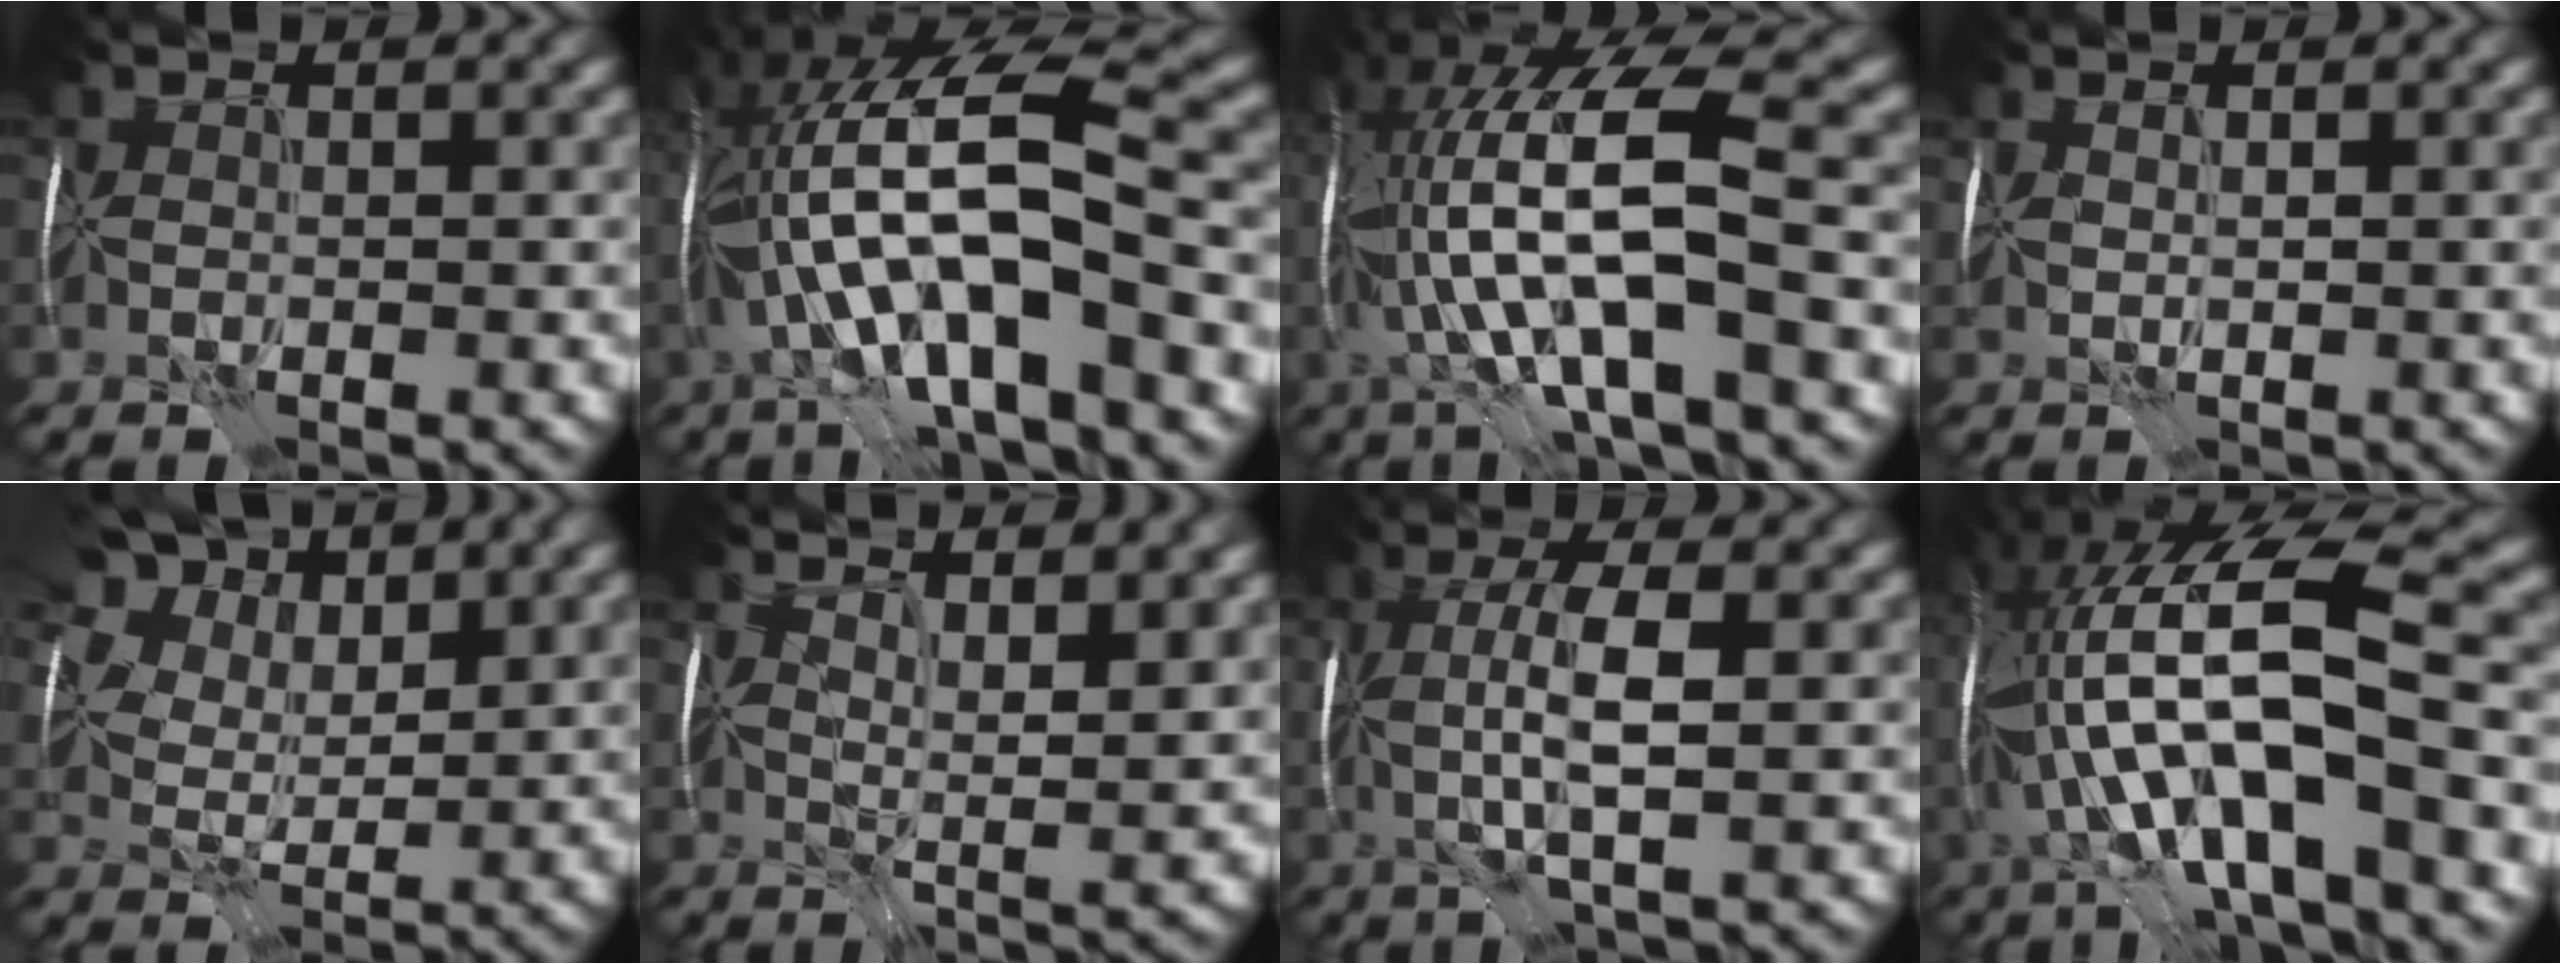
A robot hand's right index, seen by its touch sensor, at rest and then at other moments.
{"total": 13.7, "force": [-2.8, 3.8, 12.9], "torque": [-0.238, 0.037, -0.039]}
{"total": 14.3, "force": [-0.3, 4.5, 13.6], "torque": [-0.275, 0.018, 0.012]}
{"total": 0.9, "force": [0.6, -0.5, -0.4], "torque": [-0.009, 0.001, 0.012]}
{"total": 6.7, "force": [5.5, 3.4, 1.9], "torque": [-0.057, 0.009, 0.095]}
{"total": 7.6, "force": [4.6, 2.2, 5.6], "torque": [-0.083, 0.021, 0.061]}
{"total": 3.8, "force": [0.3, 0.5, 3.8], "torque": [-0.096, 0.008, 0.008]}
{"total": 14.7, "force": [-1.9, 4.2, 14.0], "torque": [-0.266, 0.031, -0.022]}